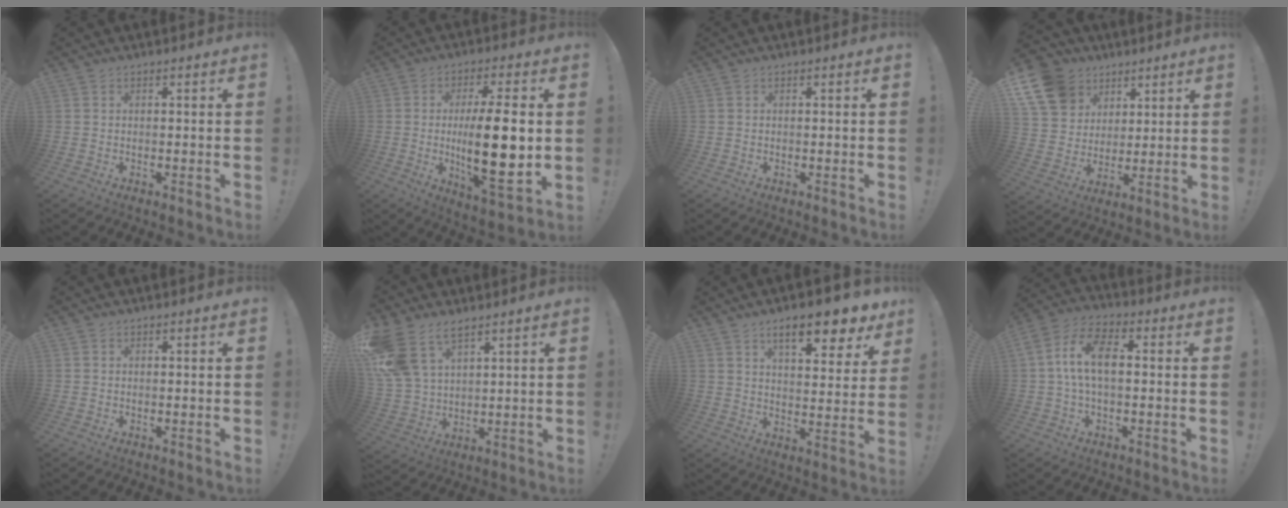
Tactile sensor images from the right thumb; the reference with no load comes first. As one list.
[{"total": 18.9, "force": [-0.3, 5.3, 18.1], "torque": [-0.306, -0.016, -0.010]}, {"total": 0.0}, {"total": 15.4, "force": [7.5, 12.1, 6.0], "torque": [-0.098, -0.038, 0.157]}, {"total": 0.0}, {"total": 12.7, "force": [8.0, 7.2, 6.8], "torque": [-0.149, -0.039, 0.158]}, {"total": 12.6, "force": [7.9, 3.5, 9.2], "torque": [-0.129, -0.045, 0.126]}, {"total": 11.3, "force": [0.9, 5.9, 9.6], "torque": [-0.189, 0.006, 0.017]}]